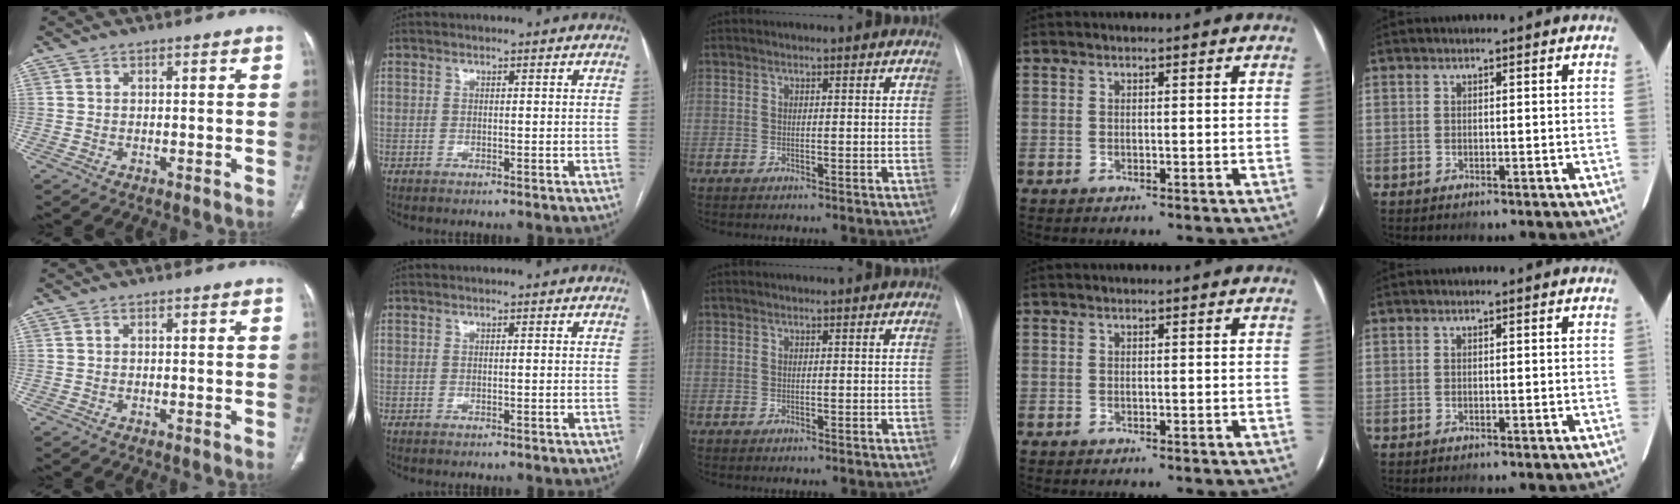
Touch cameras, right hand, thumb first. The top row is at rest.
{}